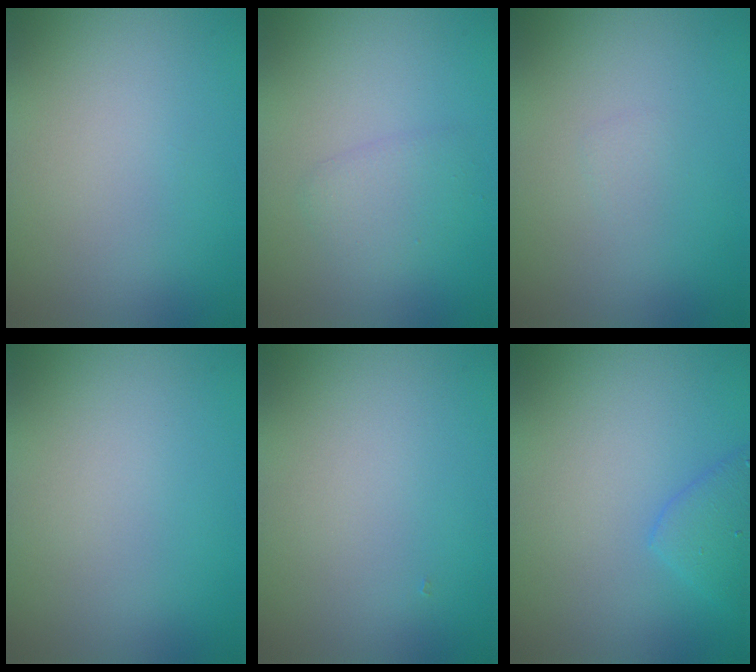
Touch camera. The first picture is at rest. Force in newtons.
{"total": 1.8, "press": 1.8, "slide": 0.1}
{"total": 0.6, "press": 0.6, "slide": 0.0}
{"total": 0.0}
{"total": 0.0}
{"total": 2.5, "press": 2.5, "slide": 0.2}